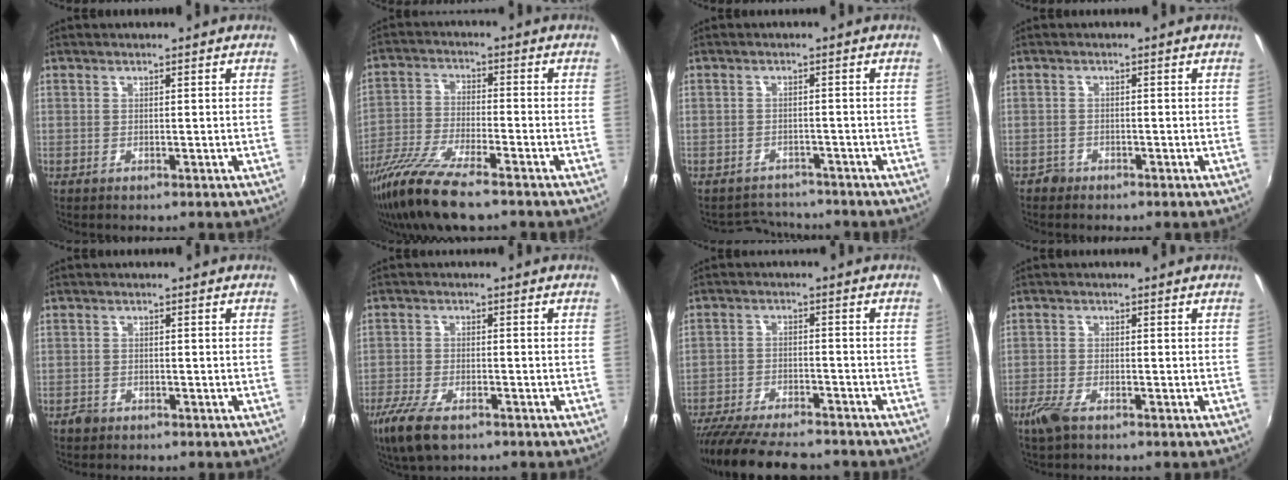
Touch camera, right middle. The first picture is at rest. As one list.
[{"total": 13.6, "force": [-10.1, 2.3, 8.9], "torque": [-0.192, -0.037, -0.194]}, {"total": 4.6, "force": [-4.4, 1.5, -0.4], "torque": [-0.007, 0.011, -0.071]}, {"total": 1.6, "force": [-1.3, 1.0, -0.1], "torque": [-0.002, 0.002, -0.024]}, {"total": 1.6, "force": [-1.3, 1.0, 0.3], "torque": [-0.007, -0.001, -0.022]}, {"total": 9.4, "force": [-6.2, 3.5, 6.1], "torque": [-0.151, -0.032, -0.117]}, {"total": 16.4, "force": [-14.1, 3.7, 7.5], "torque": [-0.155, -0.032, -0.220]}, {"total": 4.0, "force": [-2.8, 1.2, 2.6], "torque": [-0.069, -0.009, -0.058]}]